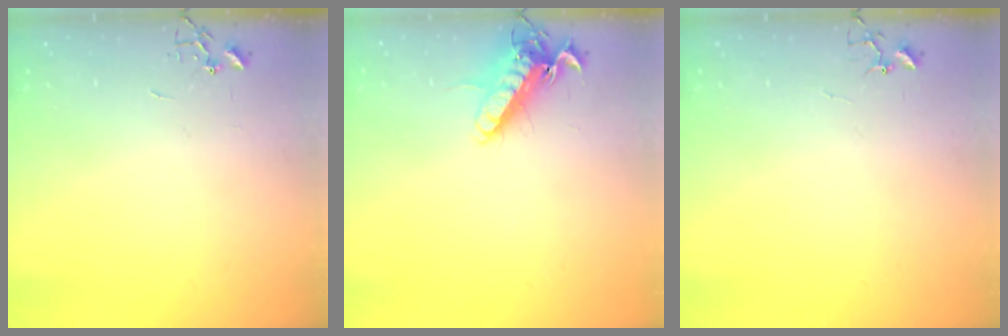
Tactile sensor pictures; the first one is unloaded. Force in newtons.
{"total": 13.3, "press": 13.2, "slide": 1.8}
{"total": 3.8, "press": 3.8, "slide": 0.4}